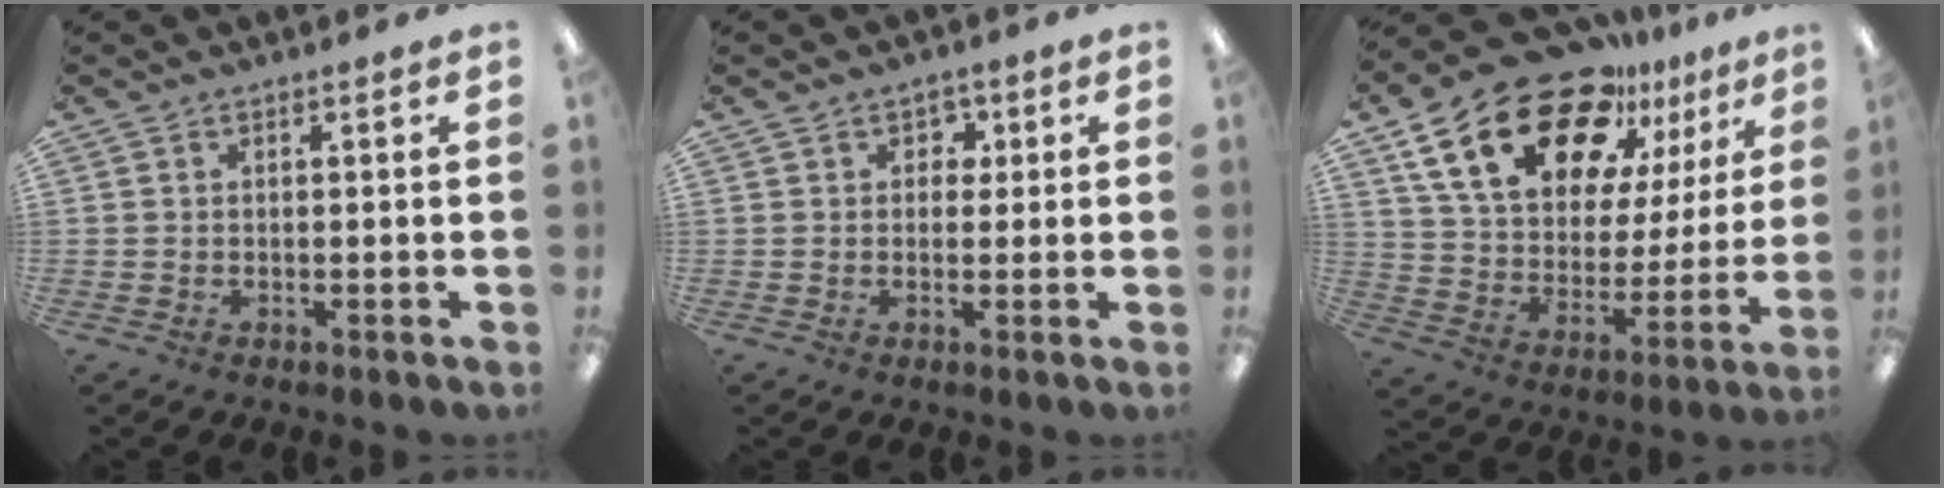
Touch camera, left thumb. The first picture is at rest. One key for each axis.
{"total": 2.7, "fx": 0.7, "fy": 2.4, "fz": 0.9, "tx": -0.007, "ty": 0.002, "tz": 0.008}
{"total": 23.3, "fx": 14.8, "fy": 12.1, "fz": 13.3, "tx": -0.229, "ty": -0.084, "tz": 0.266}